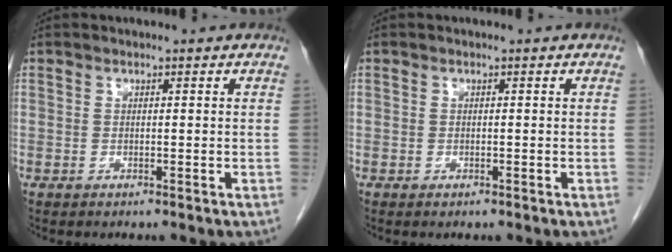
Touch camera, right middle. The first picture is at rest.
{"total": 0.0}